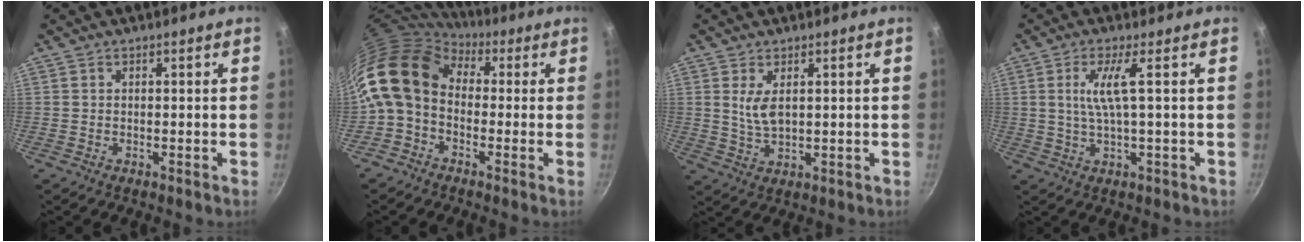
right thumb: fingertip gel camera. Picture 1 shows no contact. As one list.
[{"total": 12.9, "force": [0.8, 9.6, 8.6], "torque": [-0.153, 0.026, -0.011]}, {"total": 4.9, "force": [1.3, 2.4, 4.0], "torque": [-0.073, -0.015, 0.030]}, {"total": 5.9, "force": [1.1, 0.4, 5.8], "torque": [-0.132, -0.001, 0.027]}]